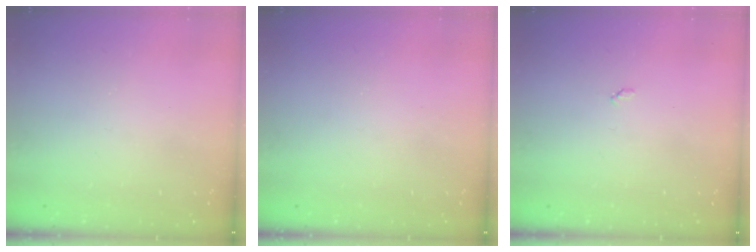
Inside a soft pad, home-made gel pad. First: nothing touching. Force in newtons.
{"total": 0.0}
{"total": 3.1, "press": 3.1, "slide": 0.4}